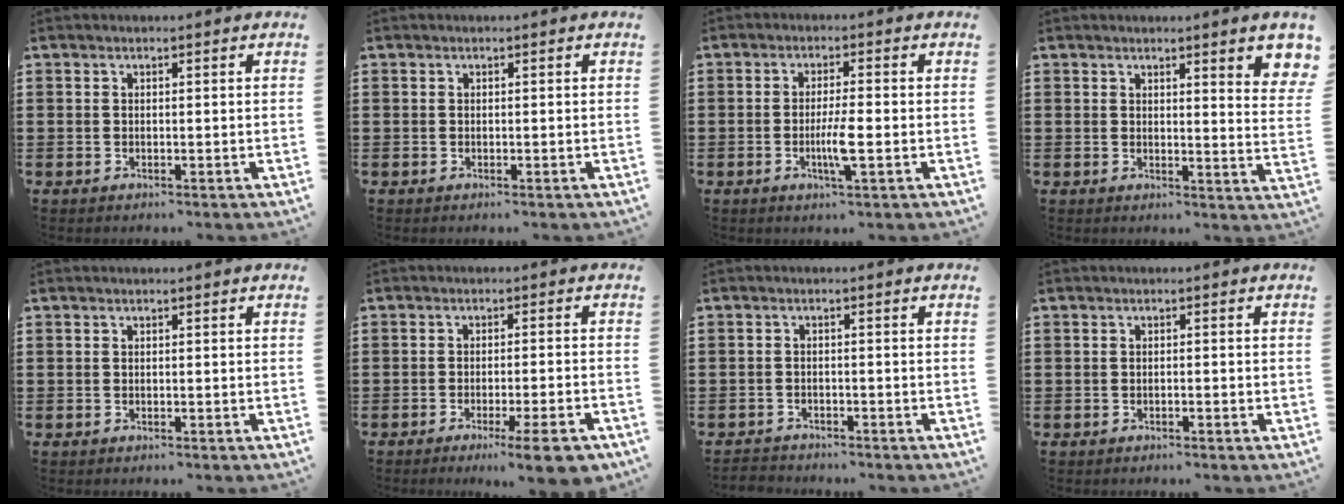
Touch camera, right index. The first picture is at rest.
{"total": 0.0}
{"total": 4.7, "force": [-1.2, 0.3, 4.6], "torque": [-0.086, -0.008, -0.024]}
{"total": 3.1, "force": [2.0, 0.1, 2.3], "torque": [-0.038, -0.011, 0.030]}
{"total": 0.0}
{"total": 6.0, "force": [-4.0, 0.0, 4.5], "torque": [-0.066, -0.013, -0.067]}
{"total": 1.6, "force": [-1.6, 0.4, -0.2], "torque": [-0.002, 0.003, -0.036]}
{"total": 0.6, "force": [-0.4, 0.1, 0.4], "torque": [-0.008, -0.002, -0.007]}